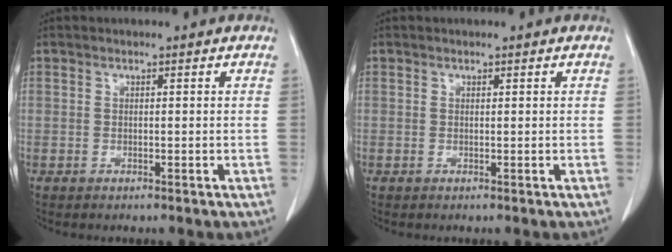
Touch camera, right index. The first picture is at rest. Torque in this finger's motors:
{"motor_torque": [0.00, -0.01, 0.04, 0.01]}